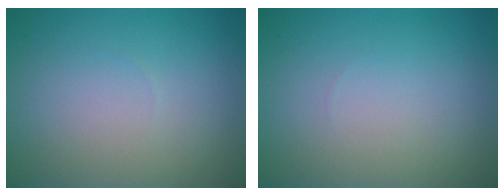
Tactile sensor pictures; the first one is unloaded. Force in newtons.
{"total": 0.0}